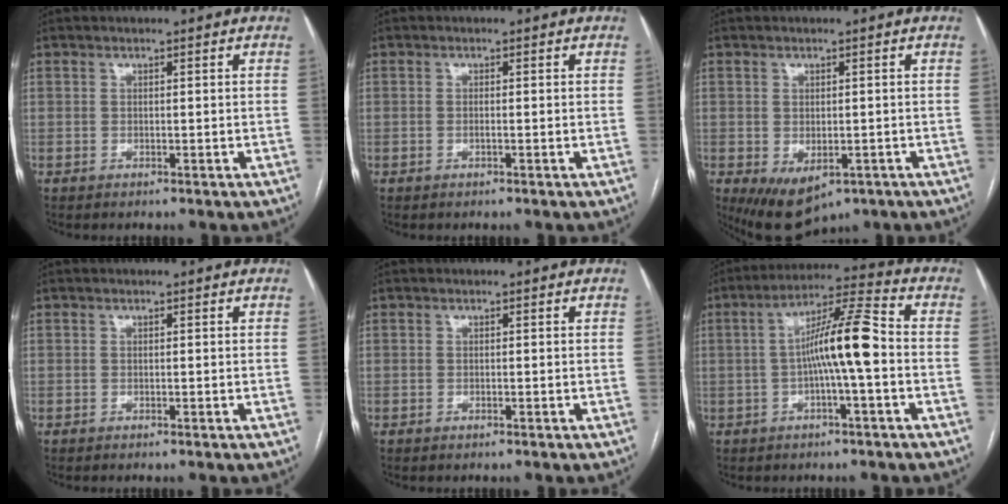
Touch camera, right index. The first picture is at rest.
{"total": 0.6, "force": [-0.2, 0.0, 0.6], "torque": [-0.013, -0.001, -0.002]}
{"total": 7.6, "force": [-3.6, 4.3, 5.1], "torque": [-0.078, -0.014, -0.041]}
{"total": 0.0}
{"total": 0.0}
{"total": 10.0, "force": [-1.1, 0.3, 10.0], "torque": [-0.174, 0.023, -0.026]}